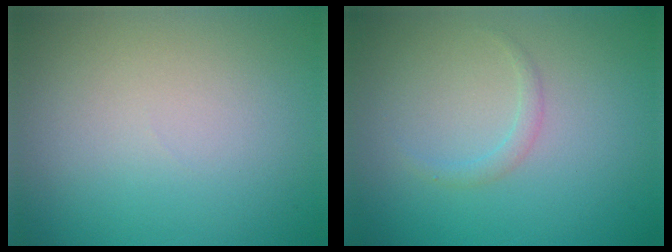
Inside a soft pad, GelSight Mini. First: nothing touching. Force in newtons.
{"total": 1.0, "press": 1.0, "slide": 0.0}